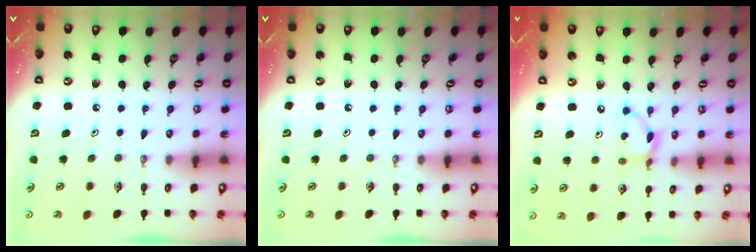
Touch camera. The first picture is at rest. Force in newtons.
{"total": 0.0}
{"total": 5.2, "press": 5.2, "slide": 0.2}